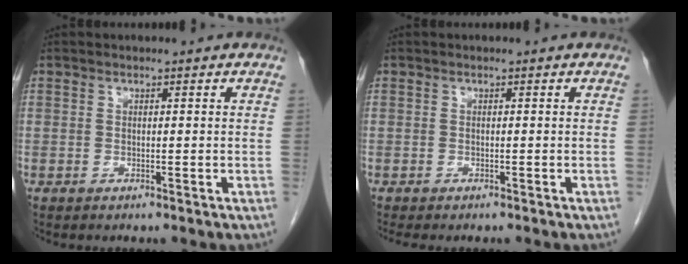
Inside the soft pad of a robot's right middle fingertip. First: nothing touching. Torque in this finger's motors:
{"motor_torque": [0.19, -0.10, 0.02, 0.02]}